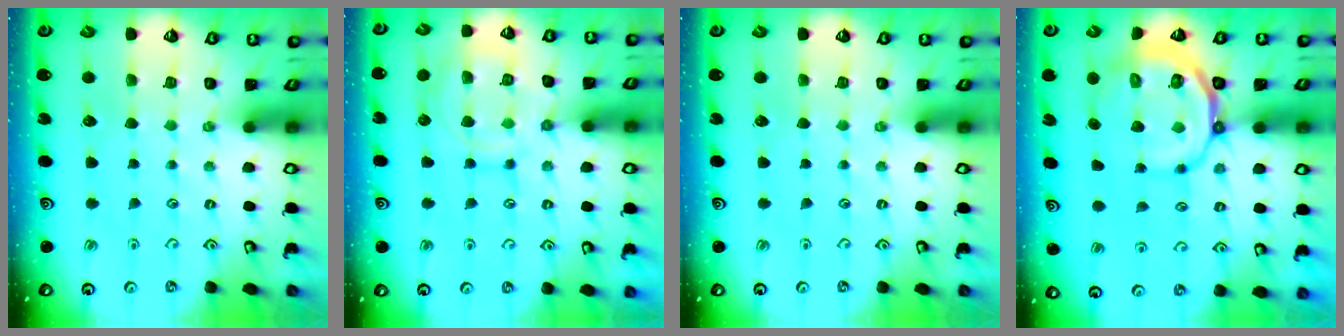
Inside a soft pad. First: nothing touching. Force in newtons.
{"total": 13.1, "press": 13.1, "slide": 1.1}
{"total": 0.0}
{"total": 11.0, "press": 10.6, "slide": 2.7}